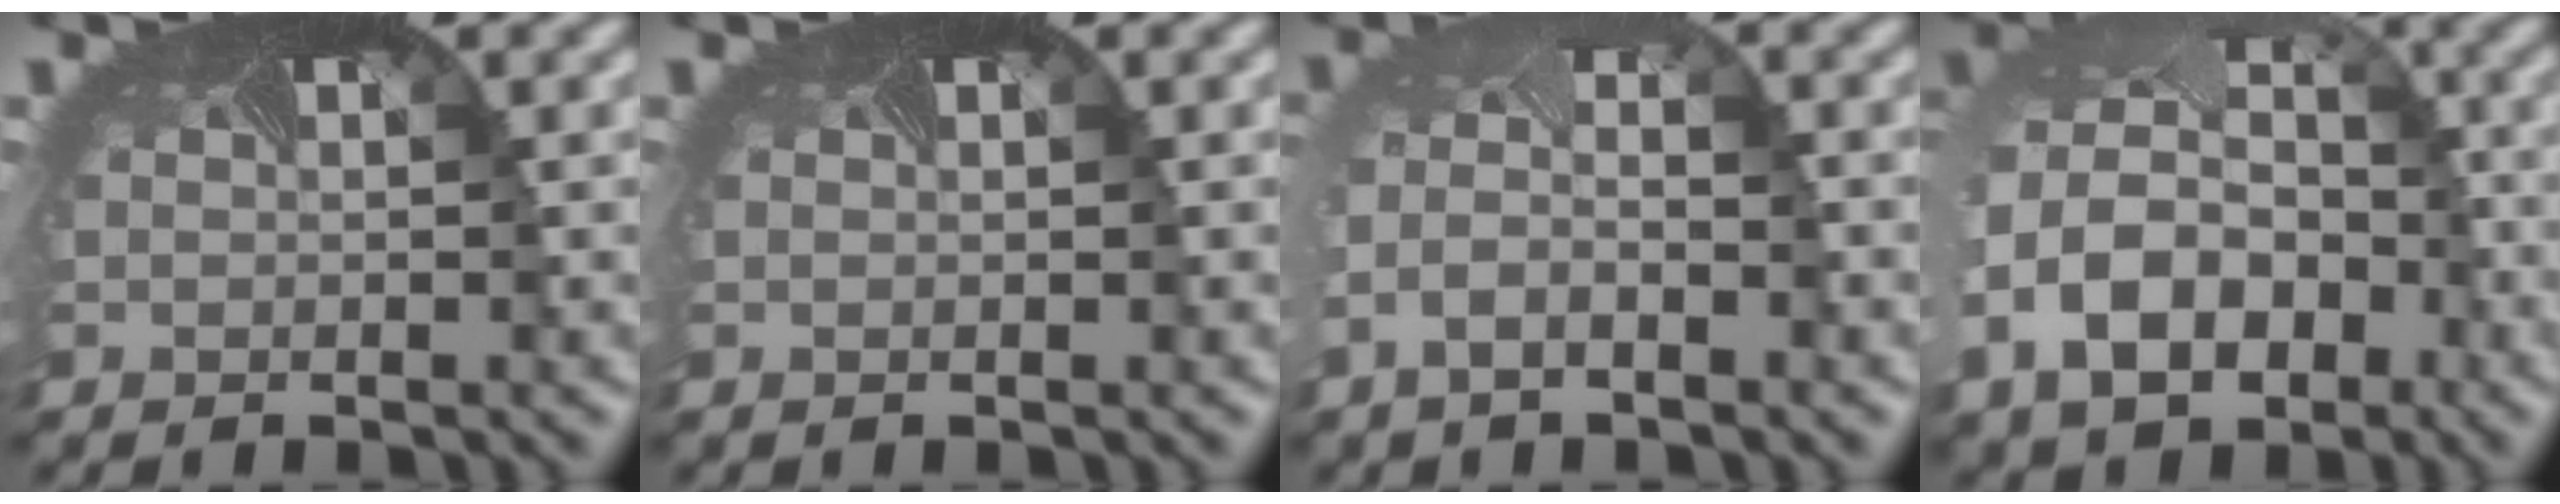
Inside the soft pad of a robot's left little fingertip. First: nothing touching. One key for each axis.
{"total": 0.0}
{"total": 3.4, "fx": -1.7, "fy": 1.7, "fz": 2.4, "tx": -0.069, "ty": -0.007, "tz": -0.038}
{"total": 12.4, "fx": -3.4, "fy": 9.6, "fz": 7.1, "tx": -0.175, "ty": -0.023, "tz": -0.052}